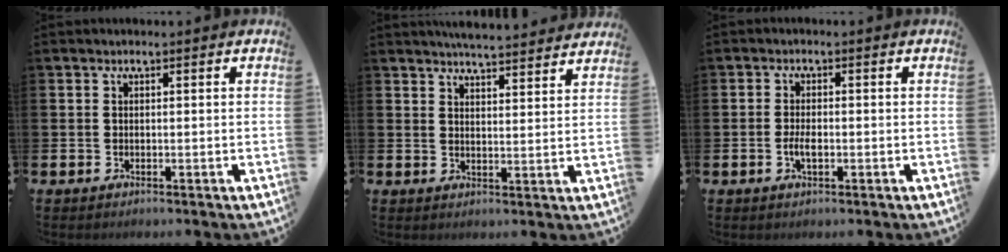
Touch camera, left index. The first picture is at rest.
{"total": 4.9, "force": [4.8, 0.0, 0.5], "torque": [-0.017, -0.029, 0.086]}
{"total": 2.2, "force": [-0.5, 0.9, 1.9], "torque": [-0.028, -0.002, -0.011]}